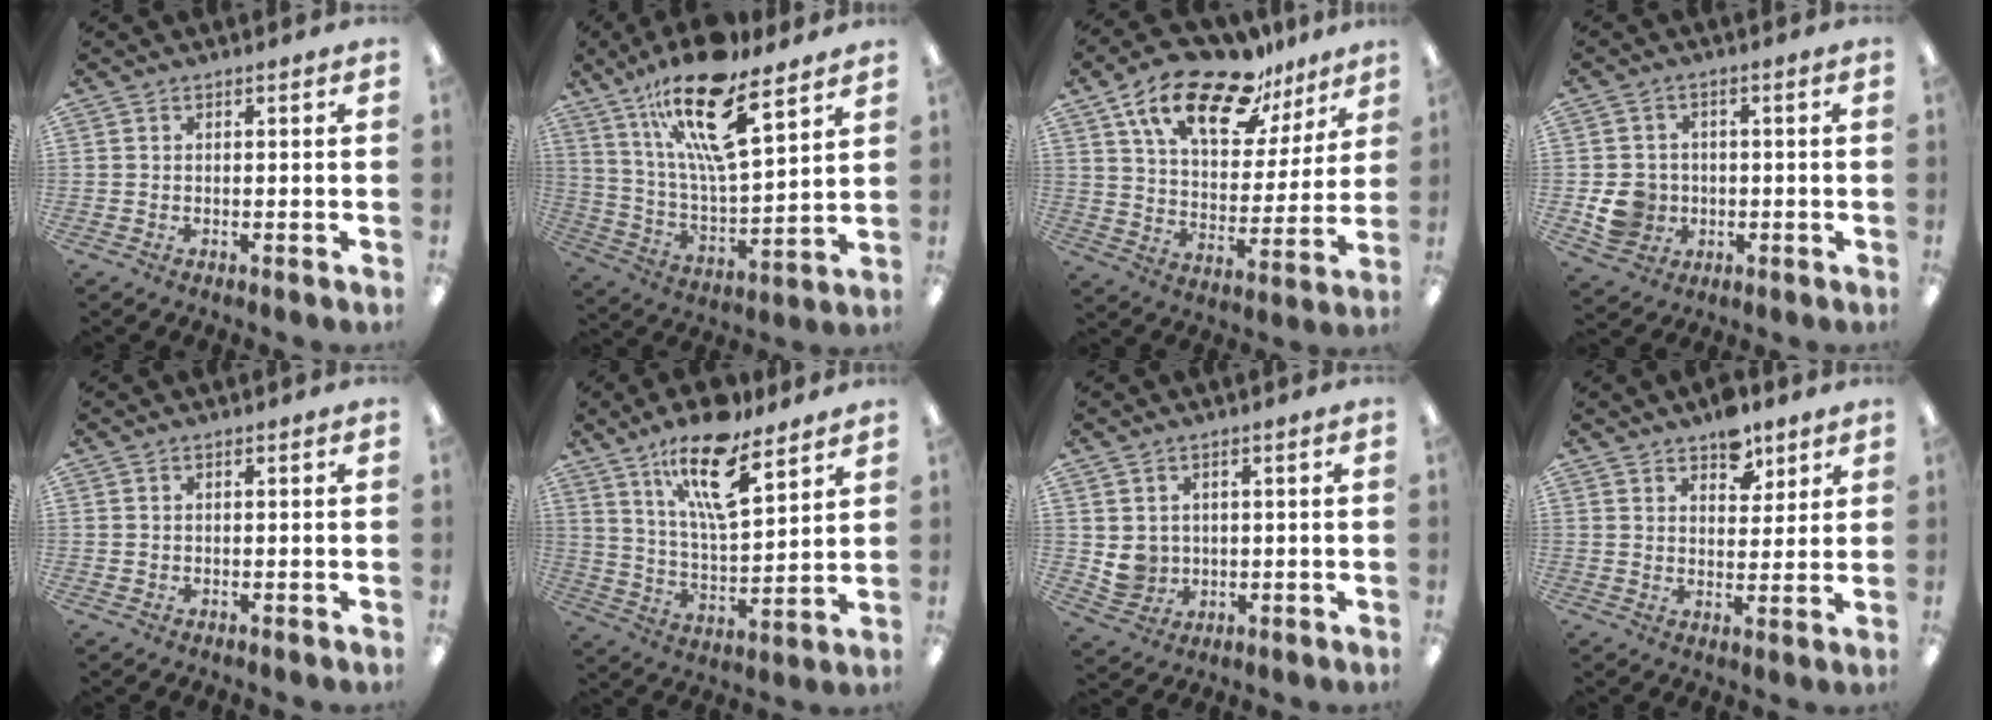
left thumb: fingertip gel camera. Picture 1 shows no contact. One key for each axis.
{"total": 20.7, "fx": 13.3, "fy": 6.2, "fz": 14.6, "tx": -0.260, "ty": -0.072, "tz": 0.219}
{"total": 19.9, "fx": 13.8, "fy": 8.6, "fz": 11.6, "tx": -0.200, "ty": -0.077, "tz": 0.236}
{"total": 7.5, "fx": -1.3, "fy": 6.9, "fz": 2.7, "tx": -0.056, "ty": 0.013, "tz": -0.020}
{"total": 0.5, "fx": 0.2, "fy": 0.5, "fz": 0.0, "tx": 0.000, "ty": 0.005, "tz": 0.003}
{"total": 18.0, "fx": 11.6, "fy": 6.1, "fz": 12.4, "tx": -0.212, "ty": -0.053, "tz": 0.191}
{"total": 5.1, "fx": 1.4, "fy": 4.8, "fz": 1.0, "tx": -0.017, "ty": 0.001, "tz": 0.031}
{"total": 7.4, "fx": 5.5, "fy": 4.1, "fz": 2.7, "tx": -0.025, "ty": -0.028, "tz": 0.095}